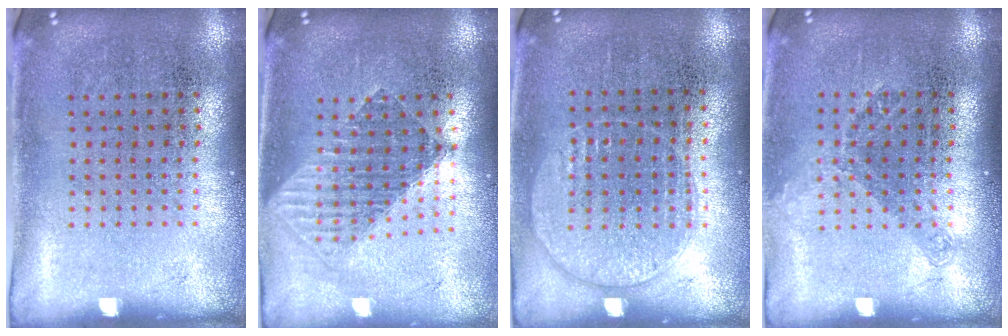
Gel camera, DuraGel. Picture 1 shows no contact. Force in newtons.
{"total": 1.6, "press": 1.4, "slide": 0.7}
{"total": 1.0, "press": 0.9, "slide": 0.4}
{"total": 1.2, "press": 0.9, "slide": 0.8}